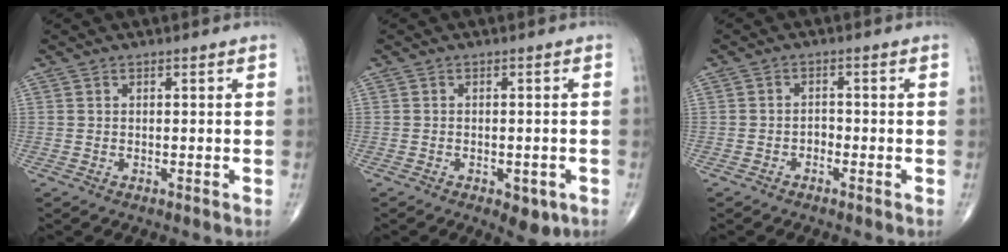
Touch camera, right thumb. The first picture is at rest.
{"total": 4.4, "force": [-1.9, 2.2, 3.2], "torque": [-0.036, 0.006, -0.017]}
{"total": 1.5, "force": [-1.0, 0.9, 0.6], "torque": [-0.001, 0.007, -0.022]}